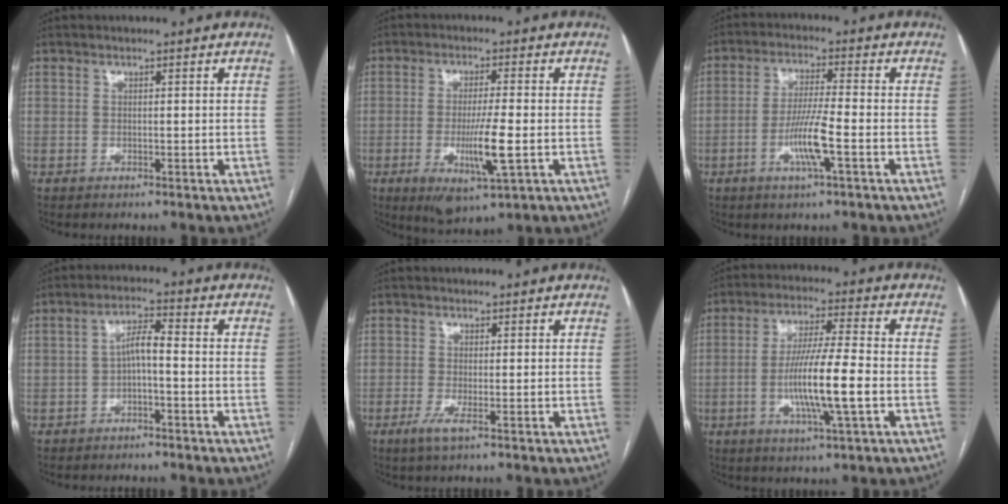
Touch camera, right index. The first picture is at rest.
{"total": 9.0, "force": [-2.4, 0.8, 8.6], "torque": [-0.158, -0.023, -0.038]}
{"total": 7.1, "force": [-2.5, -0.1, 6.6], "torque": [-0.128, -0.004, -0.049]}
{"total": 4.1, "force": [-0.8, 1.0, 3.9], "torque": [-0.070, 0.017, -0.014]}
{"total": 2.2, "force": [-1.1, -0.1, 1.9], "torque": [-0.036, -0.006, -0.021]}
{"total": 10.9, "force": [-2.4, 0.2, 10.6], "torque": [-0.200, -0.006, -0.048]}